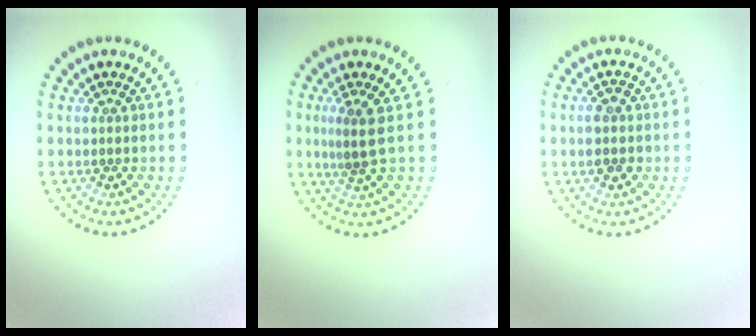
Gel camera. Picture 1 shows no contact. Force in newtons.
{"total": 2.2, "press": 1.6, "slide": 1.5}
{"total": 2.1, "press": 2.1, "slide": 0.1}